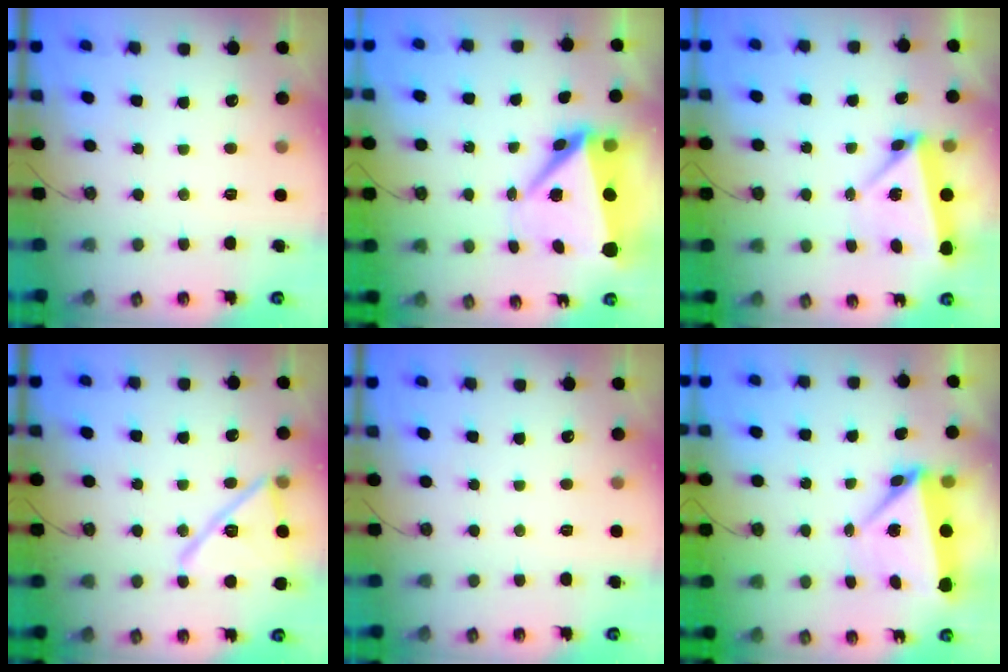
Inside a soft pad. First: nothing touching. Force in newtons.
{"total": 9.8, "press": 9.7, "slide": 1.2}
{"total": 5.5, "press": 5.5, "slide": 0.2}
{"total": 15.6, "press": 15.6, "slide": 1.0}
{"total": 0.0}
{"total": 8.0, "press": 7.9, "slide": 1.0}